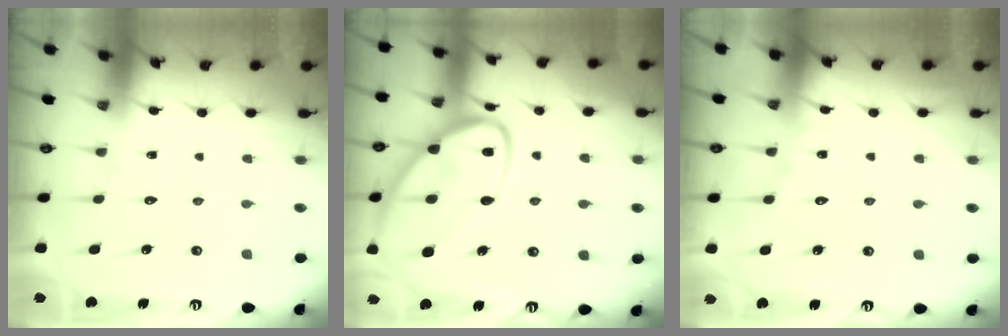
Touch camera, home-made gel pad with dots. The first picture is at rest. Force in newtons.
{"total": 19.6, "press": 19.5, "slide": 1.8}
{"total": 3.5, "press": 3.5, "slide": 0.5}